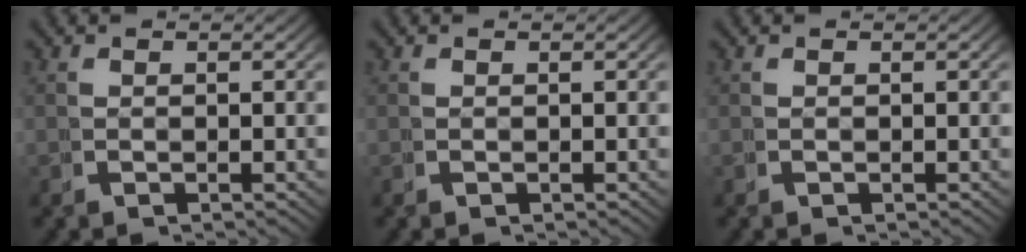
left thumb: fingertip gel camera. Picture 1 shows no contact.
{"total": 0.0}
{"total": 0.0}